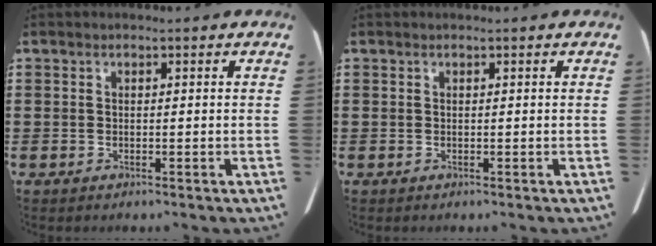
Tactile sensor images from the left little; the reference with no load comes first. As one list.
[{"total": 0.0}]